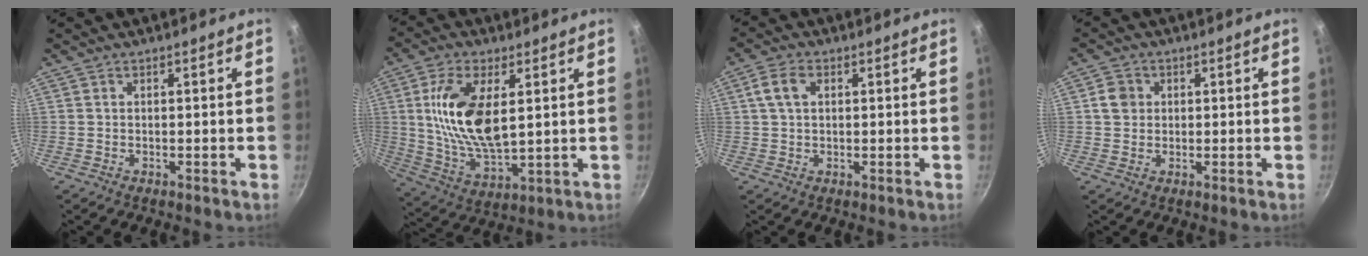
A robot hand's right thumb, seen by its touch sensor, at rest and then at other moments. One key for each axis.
{"total": 15.4, "fx": 3.2, "fy": 7.3, "fz": 13.2, "tx": -0.250, "ty": -0.015, "tz": 0.067}
{"total": 4.7, "fx": 1.2, "fy": 3.0, "fz": 3.4, "tx": -0.061, "ty": 0.009, "tz": 0.020}
{"total": 3.7, "fx": 0.6, "fy": 3.3, "fz": 1.5, "tx": -0.008, "ty": 0.006, "tz": 0.006}